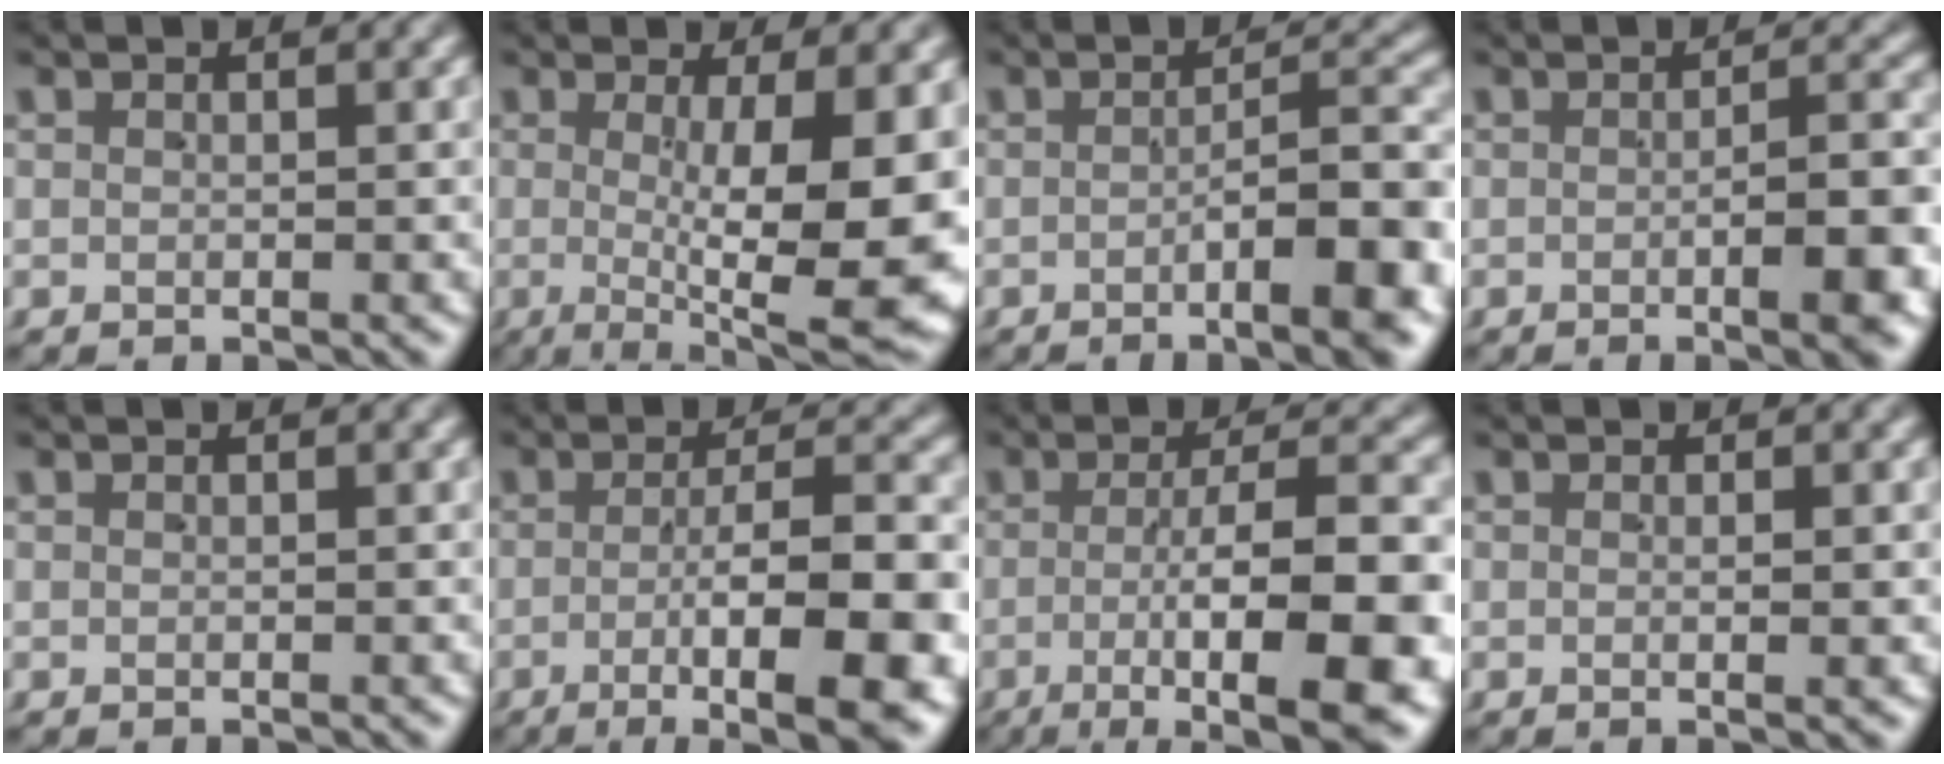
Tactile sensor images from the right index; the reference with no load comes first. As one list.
[{"total": 11.3, "force": [-0.2, 2.6, 11.0], "torque": [-0.132, -0.003, 0.009]}, {"total": 6.6, "force": [-3.2, 0.8, 5.6], "torque": [-0.062, 0.011, -0.055]}, {"total": 4.6, "force": [-1.7, 0.4, 4.3], "torque": [-0.047, 0.005, -0.029]}, {"total": 0.0}, {"total": 10.2, "force": [-4.8, 2.1, 8.7], "torque": [-0.115, -0.009, -0.068]}, {"total": 11.2, "force": [-4.8, 2.6, 9.7], "torque": [-0.136, -0.017, -0.062]}, {"total": 0.8, "force": [0.0, -0.4, 0.7], "torque": [-0.007, 0.001, -0.002]}]